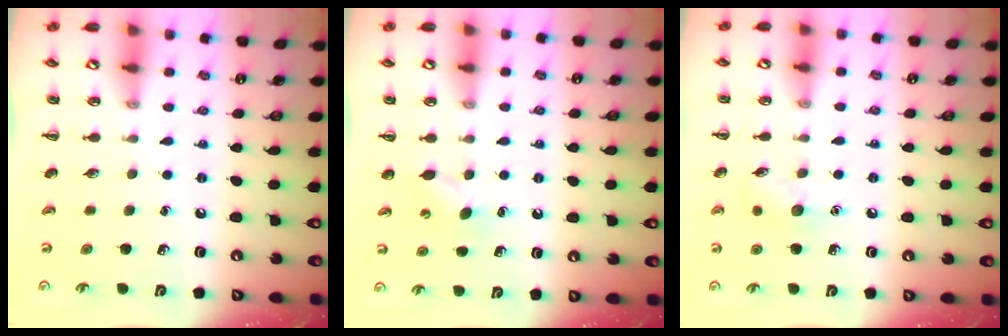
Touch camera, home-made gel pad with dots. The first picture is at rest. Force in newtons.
{"total": 4.5, "press": 4.4, "slide": 1.1}
{"total": 7.8, "press": 7.6, "slide": 1.5}